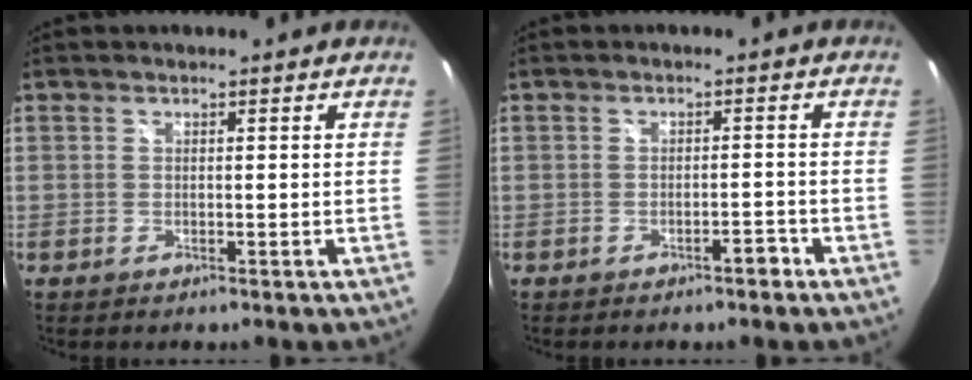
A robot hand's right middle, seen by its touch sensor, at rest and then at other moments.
{"total": 2.0, "force": [-1.6, 0.5, 1.1], "torque": [-0.019, 0.003, -0.023]}